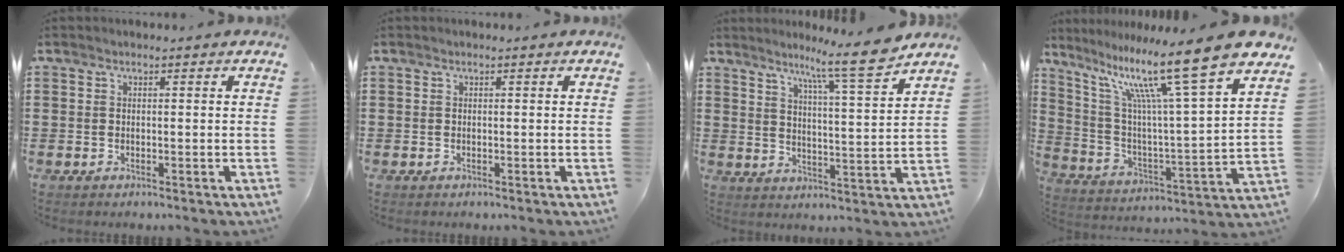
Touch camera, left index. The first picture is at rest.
{"total": 0.0}
{"total": 9.0, "force": [7.2, -0.5, 5.3], "torque": [-0.099, -0.043, 0.116]}
{"total": 15.3, "force": [11.3, 0.6, 10.4], "torque": [-0.218, -0.075, 0.177]}